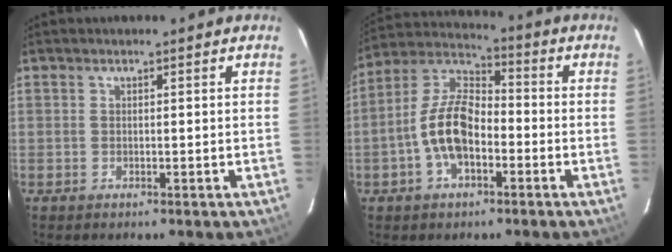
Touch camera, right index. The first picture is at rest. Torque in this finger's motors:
{"motor_torque": [2.06, -0.08, 0.99, 0.14]}